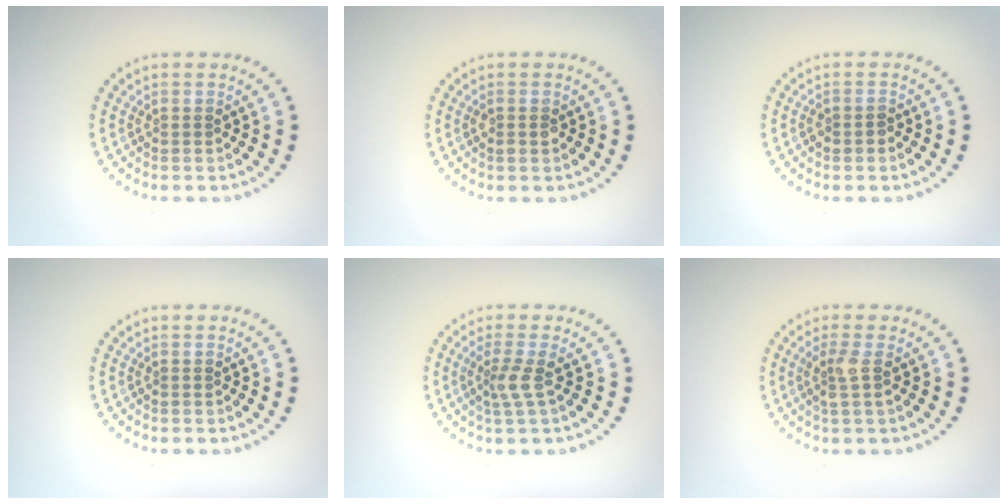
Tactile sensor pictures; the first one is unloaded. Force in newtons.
{"total": 1.1, "press": 1.0, "slide": 0.3}
{"total": 0.8, "press": 0.7, "slide": 0.4}
{"total": 0.0}
{"total": 1.9, "press": 1.3, "slide": 1.4}
{"total": 1.7, "press": 1.4, "slide": 1.0}